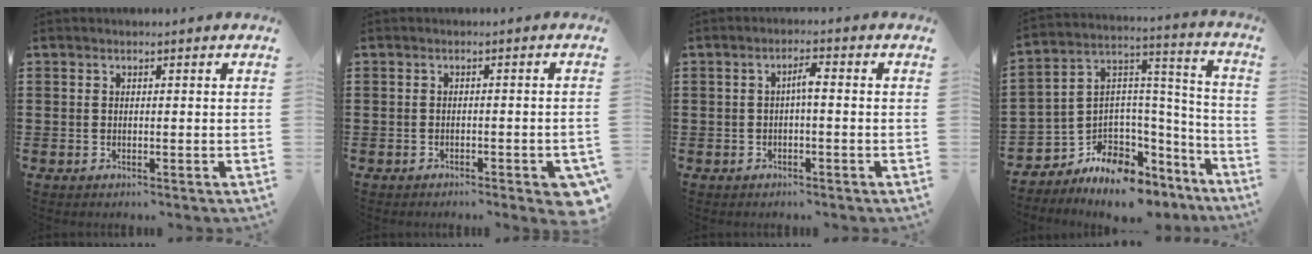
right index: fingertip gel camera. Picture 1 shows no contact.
{"total": 1.9, "force": [-1.5, 0.3, 1.2], "torque": [-0.019, 0.000, -0.027]}
{"total": 2.2, "force": [-0.4, 0.3, 2.2], "torque": [-0.042, 0.004, -0.009]}
{"total": 6.3, "force": [-4.9, 3.9, 0.5], "torque": [-0.027, -0.013, -0.088]}